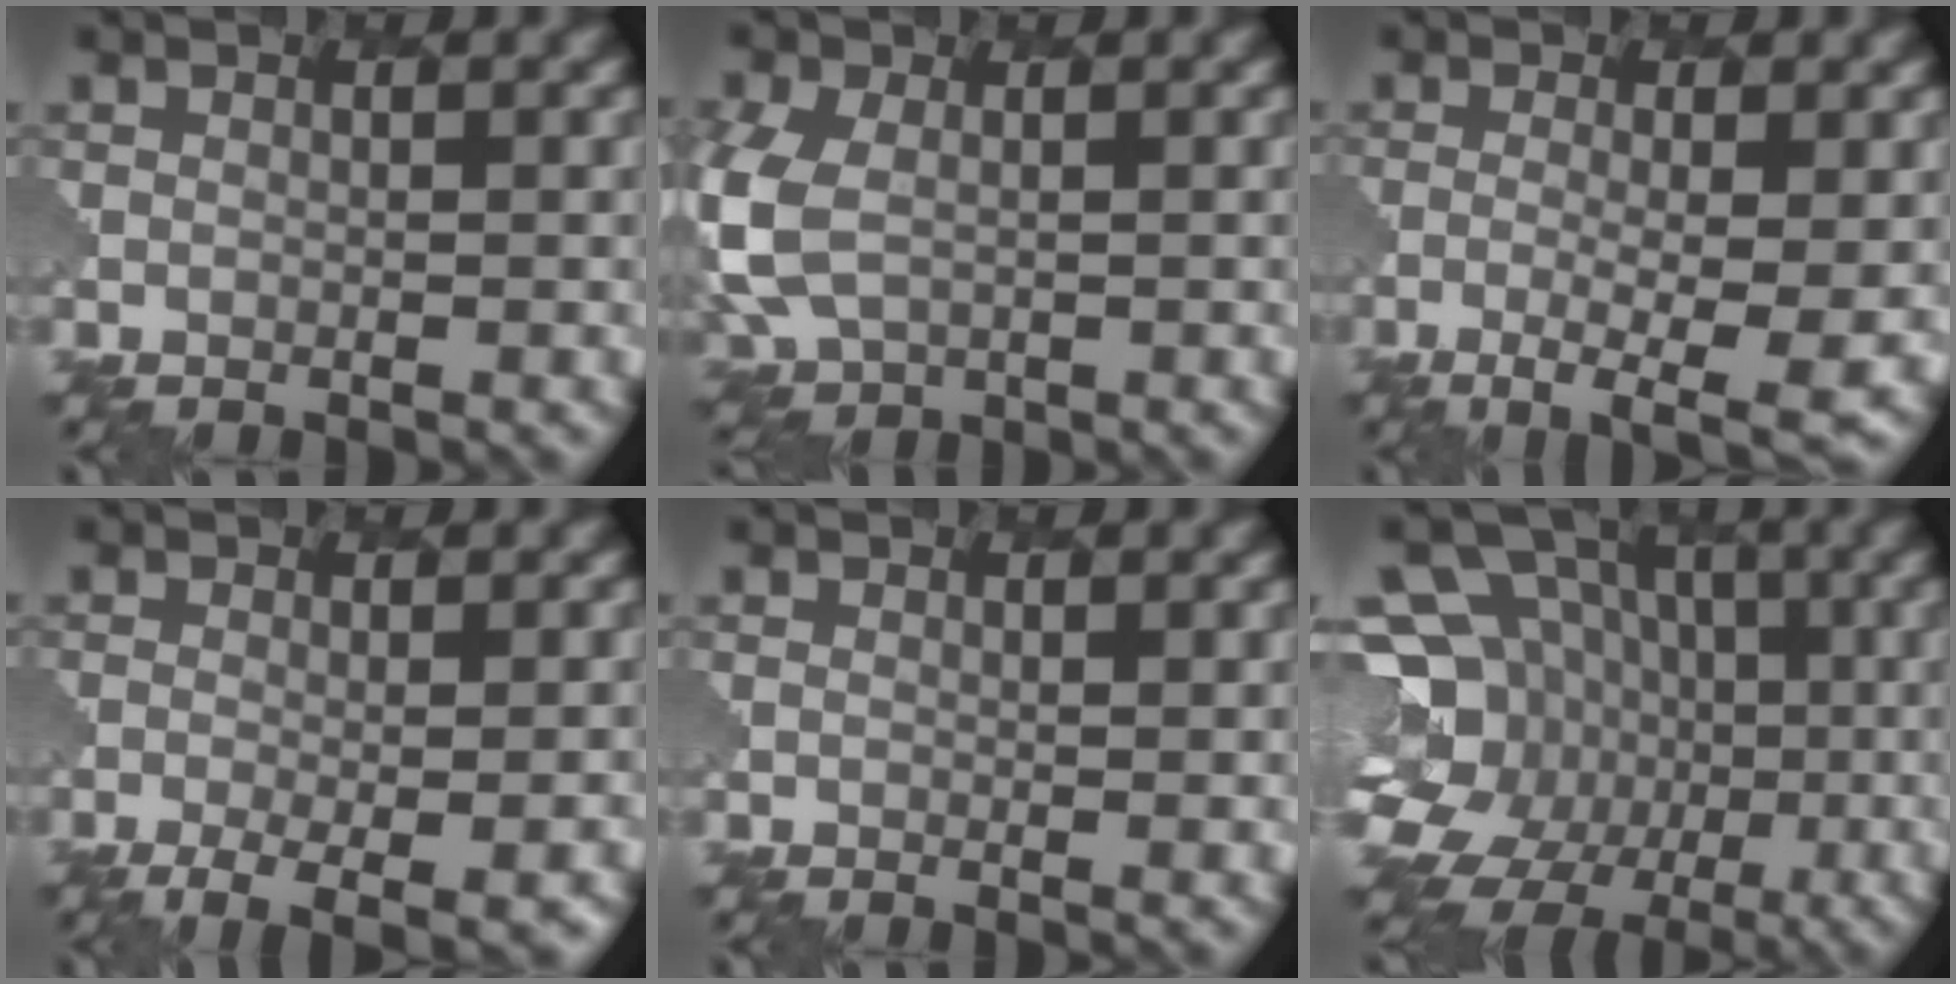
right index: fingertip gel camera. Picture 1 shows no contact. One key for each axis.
{"total": 6.2, "fx": -0.4, "fy": 4.6, "fz": 4.2, "tx": -0.121, "ty": -0.016, "tz": -0.005}
{"total": 5.2, "fx": -1.9, "fy": 1.2, "fz": 4.7, "tx": -0.076, "ty": -0.010, "tz": -0.031}
{"total": 4.8, "fx": -2.0, "fy": 1.4, "fz": 4.1, "tx": -0.064, "ty": -0.008, "tz": -0.025}
{"total": 1.0, "fx": 0.4, "fy": 0.2, "fz": 0.9, "tx": -0.013, "ty": -0.006, "tz": 0.006}
{"total": 15.2, "fx": -1.7, "fy": 13.8, "fz": 6.1, "tx": -0.165, "ty": 0.013, "tz": -0.038}